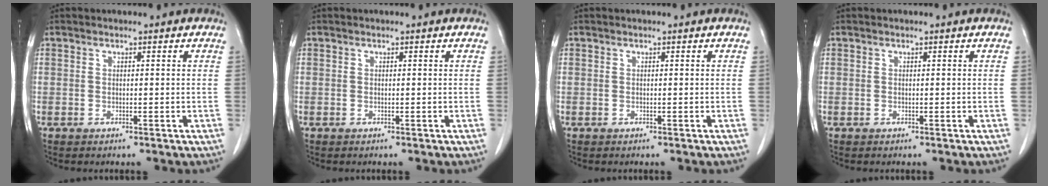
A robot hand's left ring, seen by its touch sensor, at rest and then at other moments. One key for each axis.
{"total": 0.0}
{"total": 0.0}
{"total": 0.0}